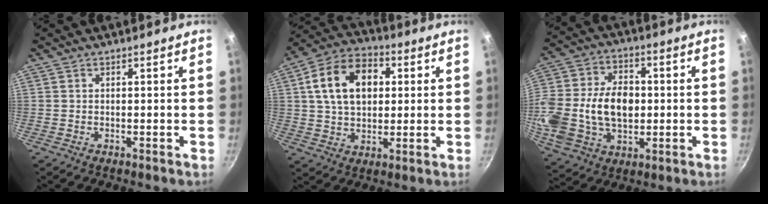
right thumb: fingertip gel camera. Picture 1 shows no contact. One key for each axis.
{"total": 15.4, "fx": 3.4, "fy": 10.6, "fz": 10.6, "tx": -0.156, "ty": 0.016, "tz": 0.045}
{"total": 22.1, "fx": -0.3, "fy": 15.6, "fz": 15.7, "tx": -0.312, "ty": 0.022, "tz": -0.001}